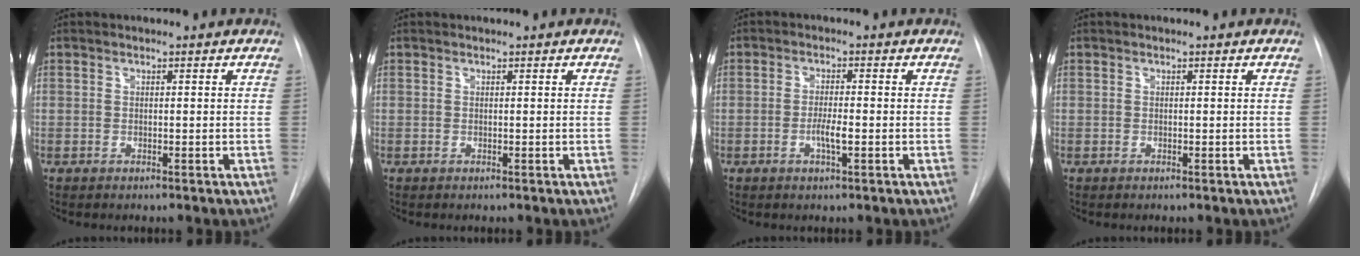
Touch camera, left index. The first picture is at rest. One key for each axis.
{"total": 0.0}
{"total": 3.1, "fx": -1.4, "fy": 0.3, "fz": 2.7, "tx": -0.052, "ty": -0.005, "tz": -0.023}
{"total": 0.0}